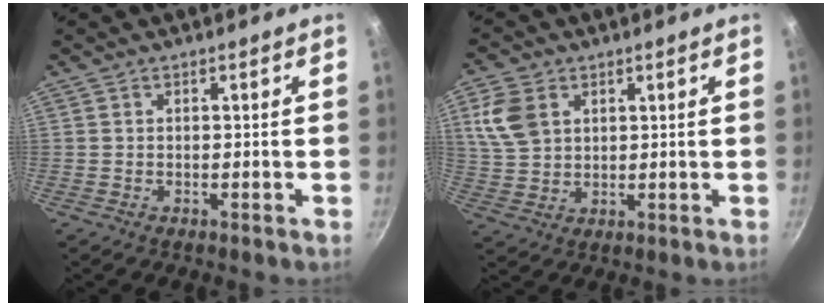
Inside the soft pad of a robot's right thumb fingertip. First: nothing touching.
{"total": 8.4, "force": [3.0, 6.1, 4.9], "torque": [-0.088, -0.002, 0.066]}